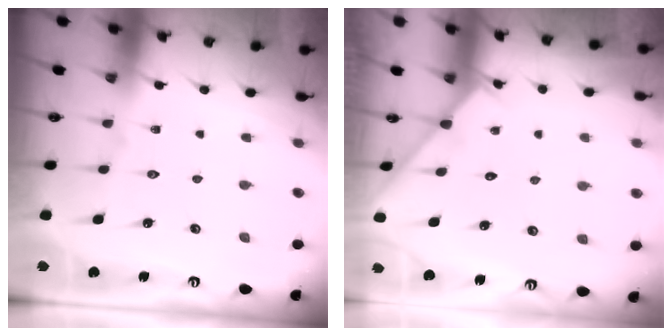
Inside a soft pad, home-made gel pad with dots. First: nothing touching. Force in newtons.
{"total": 2.3, "press": 2.3, "slide": 0.2}